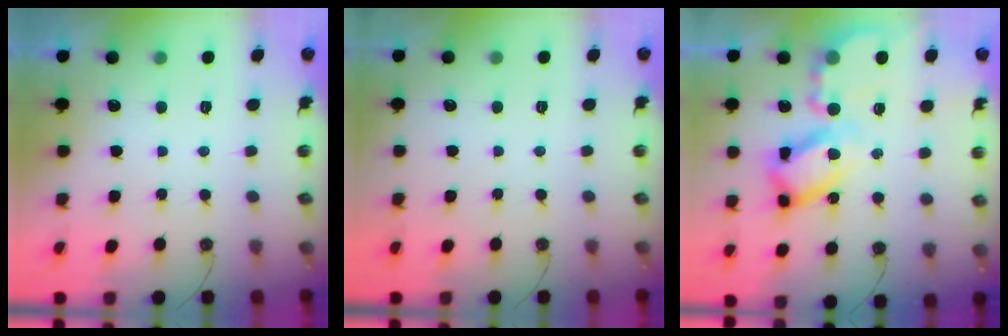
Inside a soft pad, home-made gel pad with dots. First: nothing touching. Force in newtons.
{"total": 0.0}
{"total": 18.7, "press": 18.6, "slide": 1.7}